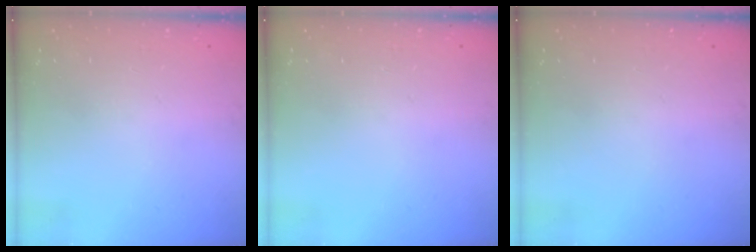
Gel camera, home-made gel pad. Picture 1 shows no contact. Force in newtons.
{"total": 0.0}
{"total": 0.0}